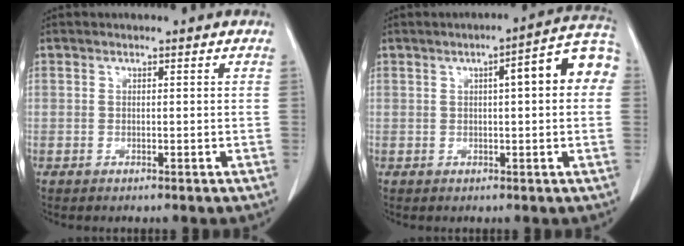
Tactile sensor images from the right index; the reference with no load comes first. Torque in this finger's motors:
{"motor_torque": [0.53, 0.31, 0.21, 0.05]}